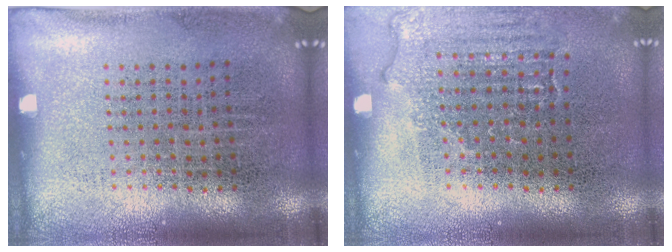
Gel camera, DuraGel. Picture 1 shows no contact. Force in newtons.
{"total": 1.1, "press": 1.0, "slide": 0.1}